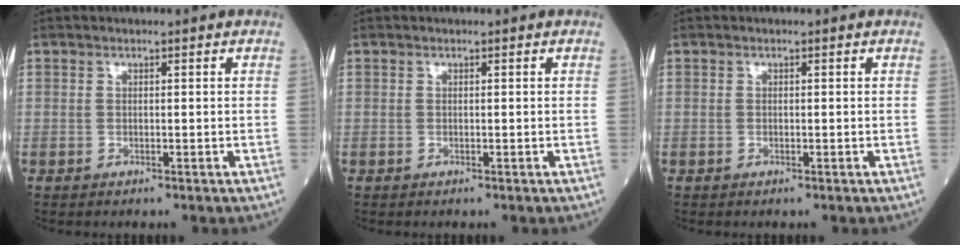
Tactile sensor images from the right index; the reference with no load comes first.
{"total": 0.0}
{"total": 0.0}